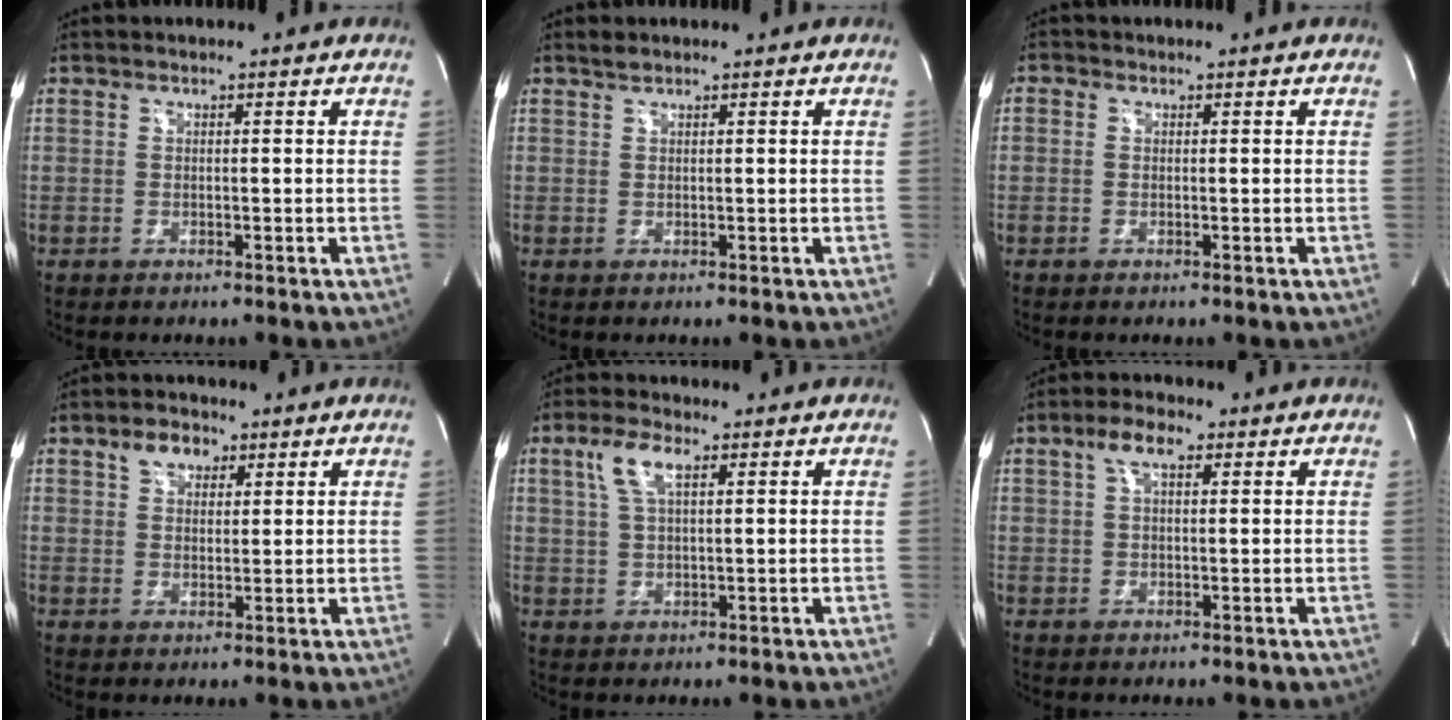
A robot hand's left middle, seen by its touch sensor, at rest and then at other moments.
{"total": 0.9, "force": [0.8, 0.1, 0.3], "torque": [-0.012, 0.008, 0.020]}
{"total": 0.0}
{"total": 4.4, "force": [2.5, 2.8, 2.2], "torque": [-0.040, 0.013, 0.047]}
{"total": 5.1, "force": [2.3, 1.5, 4.3], "torque": [-0.097, 0.014, 0.049]}
{"total": 4.6, "force": [2.3, 1.7, 3.6], "torque": [-0.076, 0.020, 0.042]}